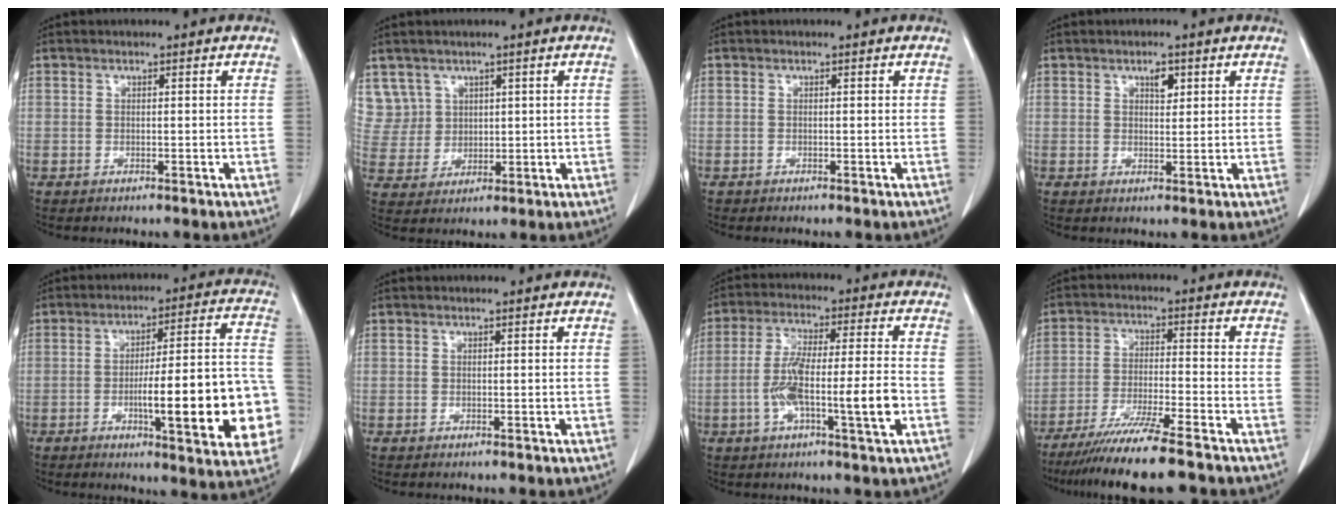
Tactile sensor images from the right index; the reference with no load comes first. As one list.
[{"total": 6.5, "force": [3.5, 5.5, -0.3], "torque": [0.009, 0.012, 0.082]}, {"total": 0.0}, {"total": 2.1, "force": [1.1, 0.9, 1.5], "torque": [-0.024, -0.002, 0.018]}, {"total": 19.2, "force": [-4.8, 3.0, 18.3], "torque": [-0.188, 0.024, -0.055]}, {"total": 0.0}, {"total": 11.1, "force": [-2.9, 0.8, 10.7], "torque": [-0.196, 0.004, -0.053]}, {"total": 11.5, "force": [-9.1, -0.6, 7.0], "torque": [-0.115, -0.036, -0.153]}]